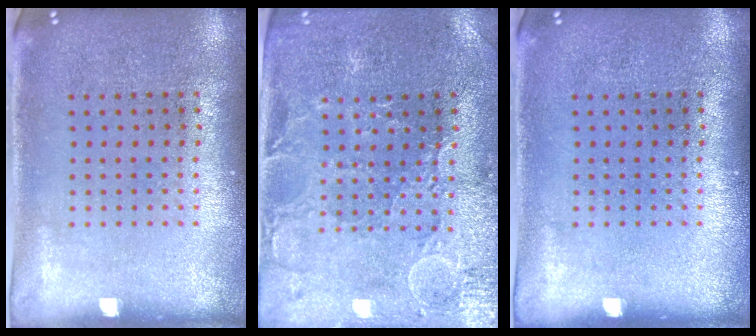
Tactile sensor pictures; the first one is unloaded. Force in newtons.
{"total": 1.1, "press": 1.0, "slide": 0.4}
{"total": 0.0}